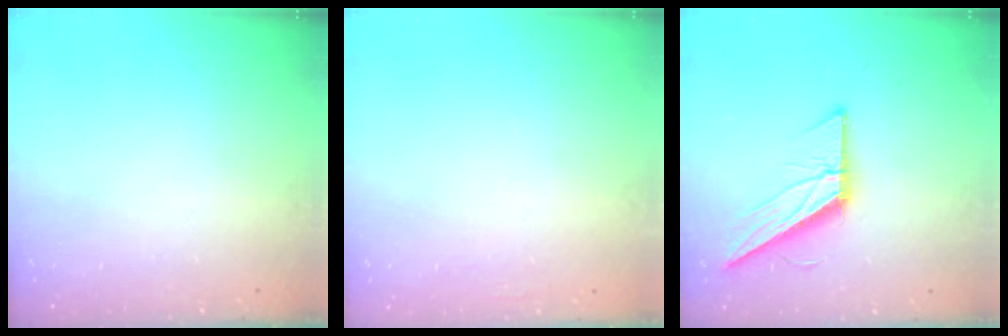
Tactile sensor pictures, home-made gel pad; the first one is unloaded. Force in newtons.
{"total": 1.8, "press": 1.7, "slide": 0.4}
{"total": 13.9, "press": 13.9, "slide": 0.5}